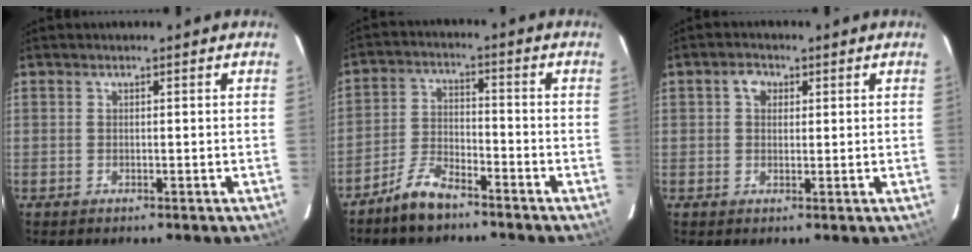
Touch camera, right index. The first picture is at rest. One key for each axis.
{"total": 6.9, "fx": -5.7, "fy": 2.3, "fz": 3.3, "tx": -0.079, "ty": 0.008, "tz": -0.111}
{"total": 2.7, "fx": 0.8, "fy": 2.2, "fz": 1.3, "tx": -0.018, "ty": 0.011, "tz": 0.014}